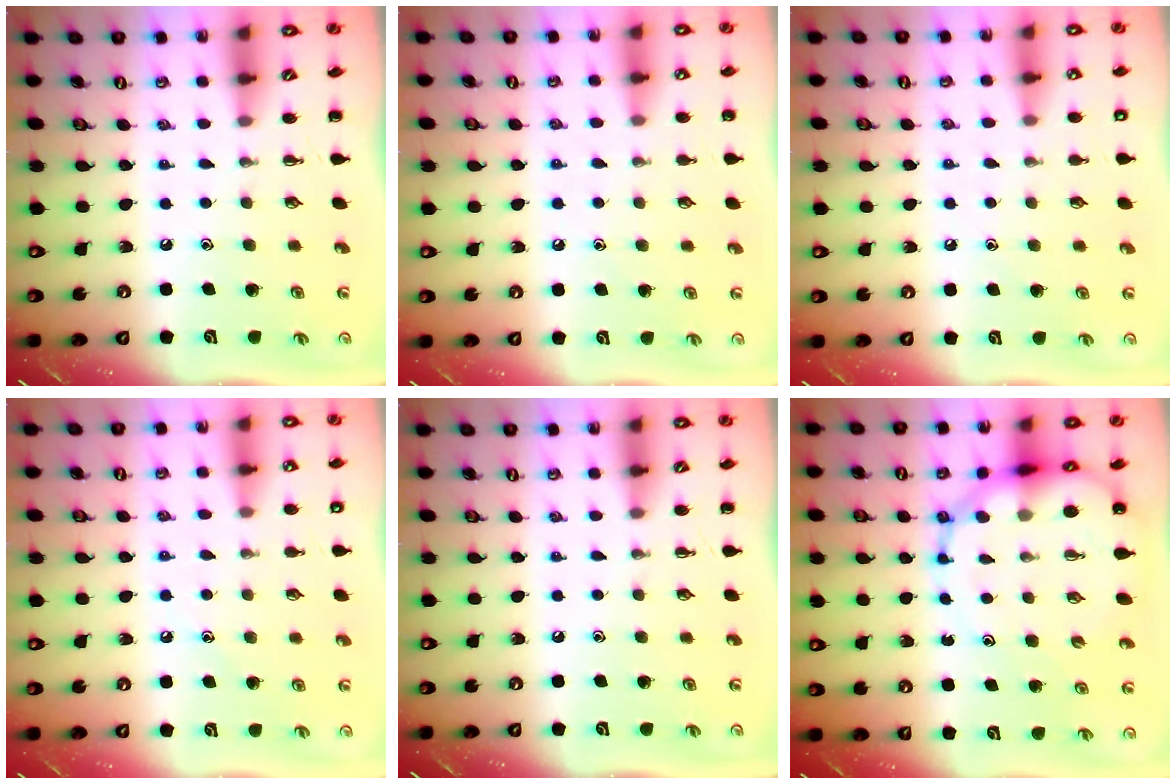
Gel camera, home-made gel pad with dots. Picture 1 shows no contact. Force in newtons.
{"total": 5.1, "press": 4.8, "slide": 1.7}
{"total": 6.5, "press": 6.2, "slide": 1.9}
{"total": 8.3, "press": 8.0, "slide": 2.4}
{"total": 0.0}
{"total": 14.4, "press": 13.8, "slide": 4.2}